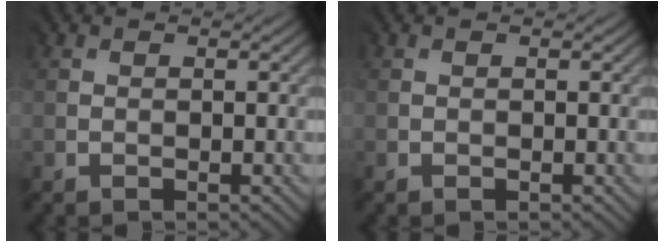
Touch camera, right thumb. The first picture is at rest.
{"total": 0.0}